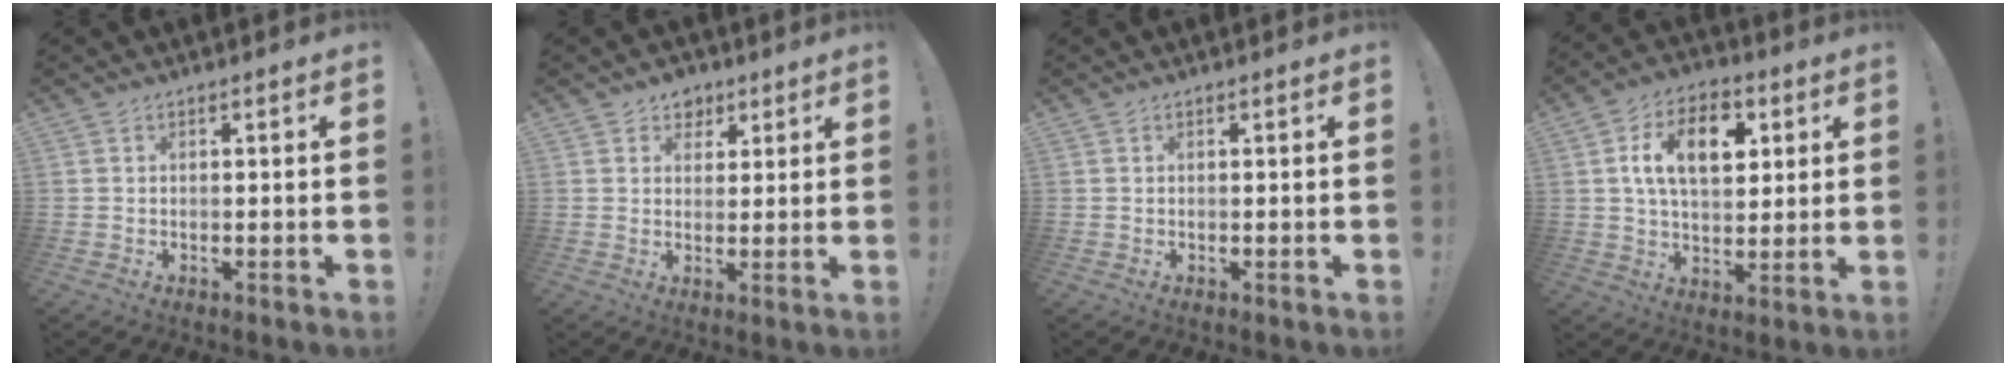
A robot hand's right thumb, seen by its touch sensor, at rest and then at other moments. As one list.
[{"total": 5.5, "force": [3.4, 4.3, 0.7], "torque": [-0.002, -0.020, 0.064]}, {"total": 0.0}, {"total": 14.3, "force": [4.6, 8.7, 10.4], "torque": [-0.163, 0.004, 0.083]}]